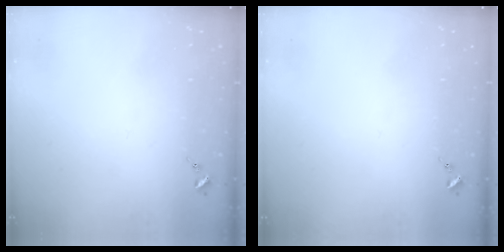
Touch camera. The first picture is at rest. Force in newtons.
{"total": 0.0}